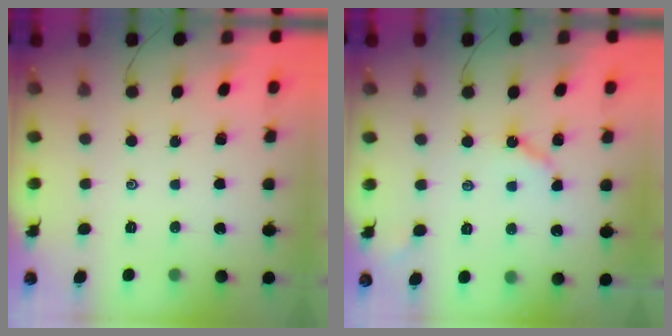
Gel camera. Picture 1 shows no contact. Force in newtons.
{"total": 4.4, "press": 4.4, "slide": 0.6}